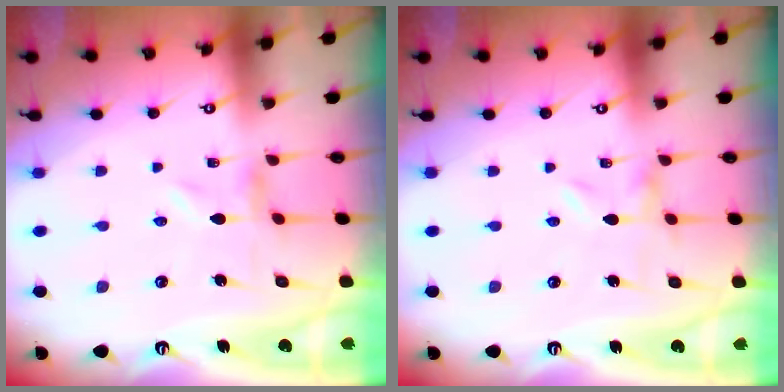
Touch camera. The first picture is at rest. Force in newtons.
{"total": 0.0}